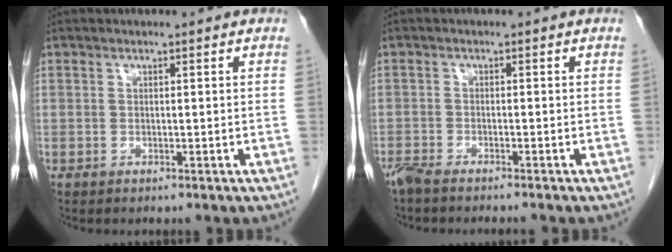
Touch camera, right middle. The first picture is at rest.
{"total": 4.5, "force": [-4.0, 0.1, 2.1], "torque": [-0.029, -0.008, -0.065]}